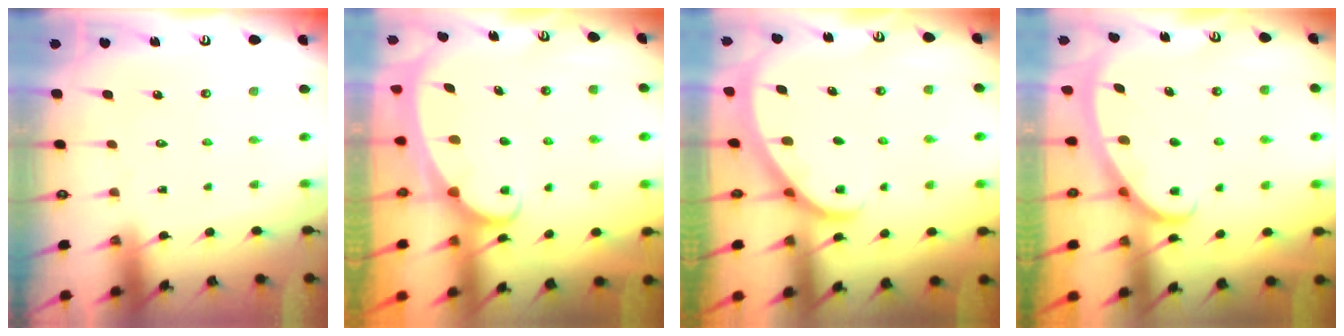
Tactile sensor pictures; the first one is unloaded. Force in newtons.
{"total": 2.0, "press": 2.0, "slide": 0.2}
{"total": 2.1, "press": 2.1, "slide": 0.1}
{"total": 2.6, "press": 2.6, "slide": 0.4}